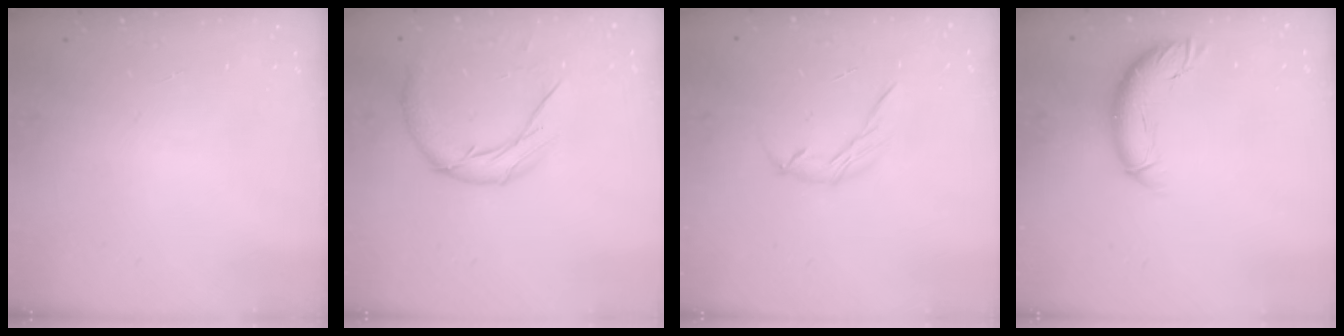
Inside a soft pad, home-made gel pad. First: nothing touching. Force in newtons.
{"total": 10.2, "press": 10.2, "slide": 0.5}
{"total": 6.4, "press": 6.4, "slide": 0.7}
{"total": 9.7, "press": 9.6, "slide": 0.9}